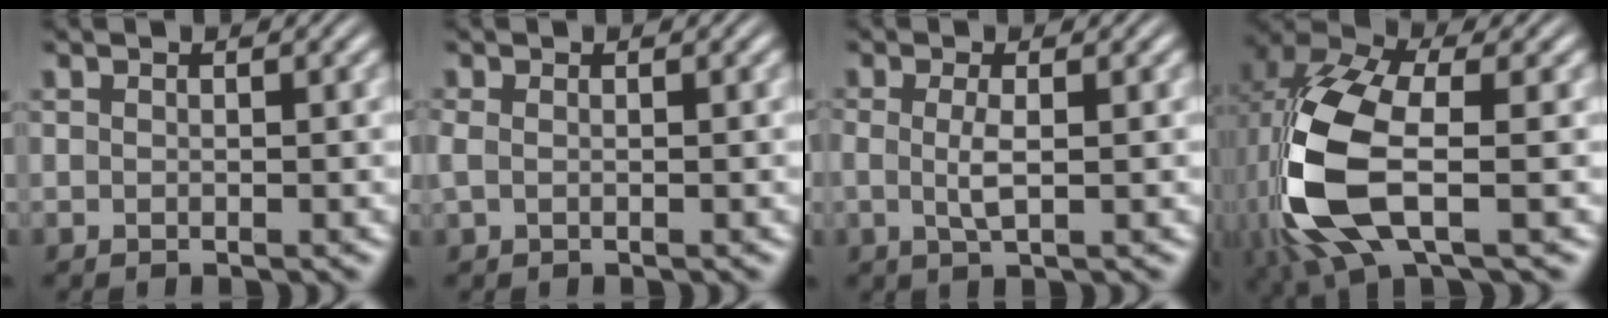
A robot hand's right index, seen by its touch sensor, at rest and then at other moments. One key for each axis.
{"total": 1.0, "fx": -0.2, "fy": 0.6, "fz": 0.8, "tx": -0.029, "ty": -0.010, "tz": 0.004}
{"total": 2.0, "fx": -0.2, "fy": 0.5, "fz": 1.9, "tx": -0.051, "ty": -0.016, "tz": 0.006}
{"total": 11.4, "fx": -0.6, "fy": 6.4, "fz": 9.4, "tx": -0.239, "ty": -0.039, "tz": 0.013}